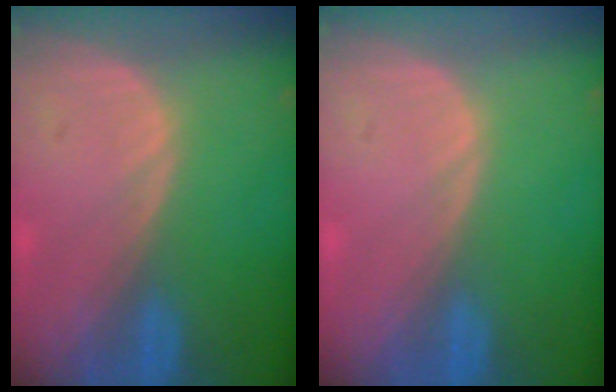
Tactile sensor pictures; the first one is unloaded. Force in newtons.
{"total": 0.0}